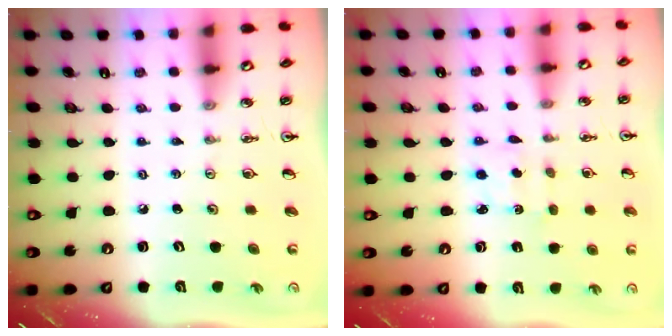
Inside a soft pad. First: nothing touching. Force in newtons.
{"total": 1.8, "press": 1.7, "slide": 0.5}